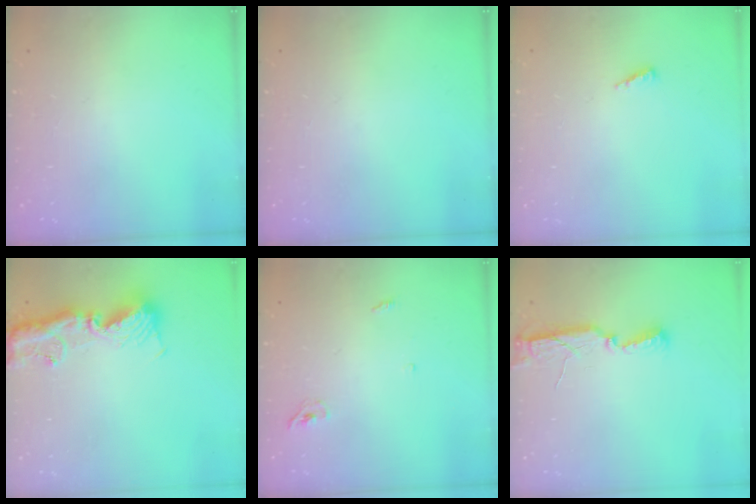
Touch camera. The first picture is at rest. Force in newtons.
{"total": 0.0}
{"total": 2.5, "press": 2.5, "slide": 0.2}
{"total": 15.7, "press": 15.6, "slide": 1.6}
{"total": 3.4, "press": 3.4, "slide": 0.7}
{"total": 9.0, "press": 7.8, "slide": 4.5}